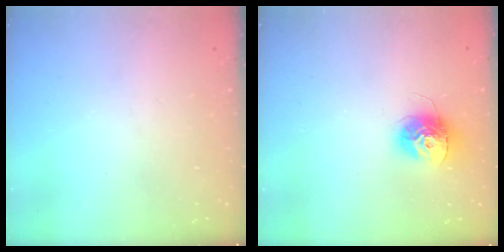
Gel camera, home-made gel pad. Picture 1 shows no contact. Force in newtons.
{"total": 12.0, "press": 11.9, "slide": 1.0}